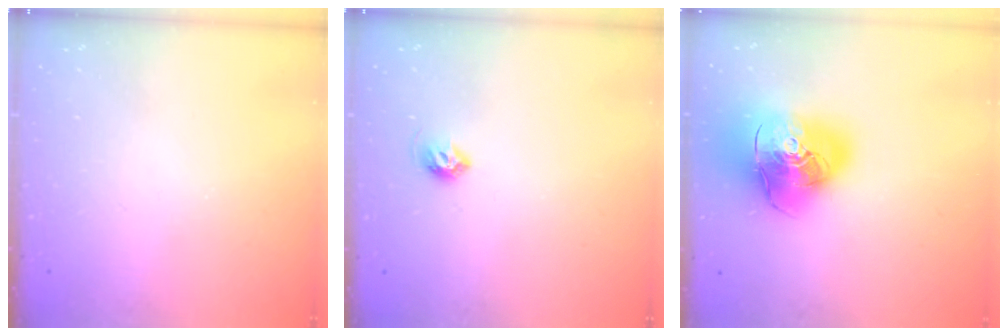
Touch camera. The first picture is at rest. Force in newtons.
{"total": 5.6, "press": 5.5, "slide": 1.0}
{"total": 22.5, "press": 22.3, "slide": 3.4}